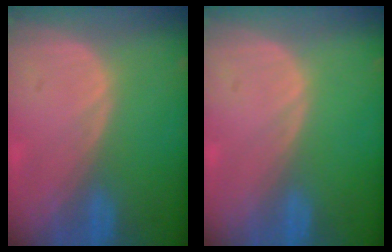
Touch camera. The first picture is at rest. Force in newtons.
{"total": 0.0}